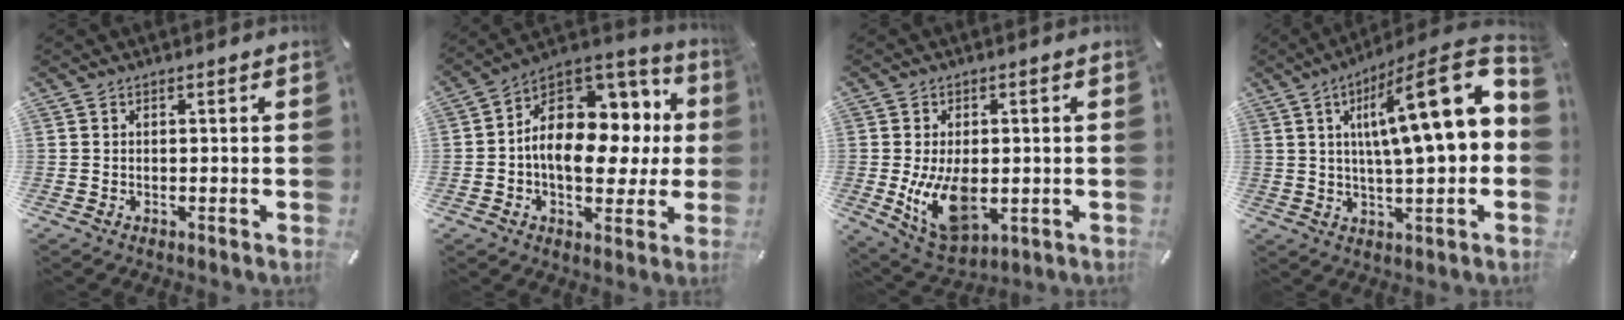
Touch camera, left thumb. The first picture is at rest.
{"total": 16.7, "force": [0.7, 11.9, 11.7], "torque": [-0.174, -0.013, 0.018]}
{"total": 12.5, "force": [-1.3, 7.6, 9.8], "torque": [-0.203, -0.014, -0.019]}
{"total": 20.4, "force": [5.2, 4.7, 19.2], "torque": [-0.280, -0.044, 0.069]}